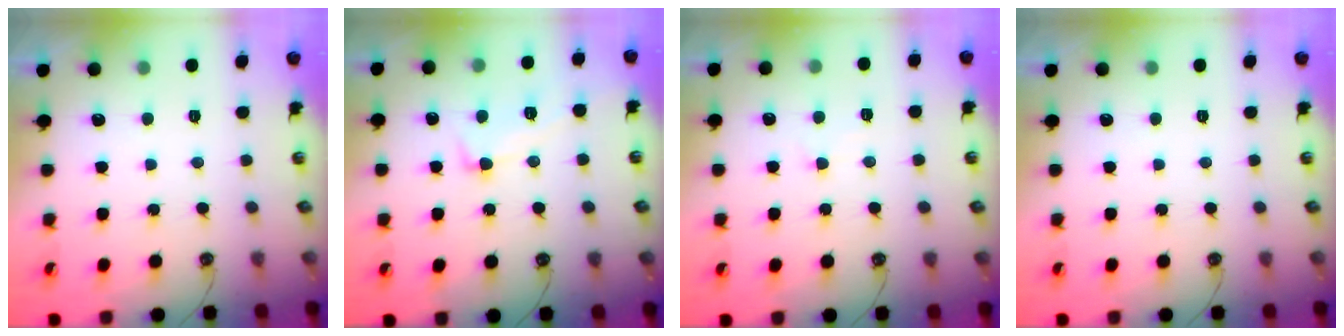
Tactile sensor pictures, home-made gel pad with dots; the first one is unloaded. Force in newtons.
{"total": 2.1, "press": 1.8, "slide": 1.1}
{"total": 0.5, "press": 0.3, "slide": 0.4}
{"total": 0.0}